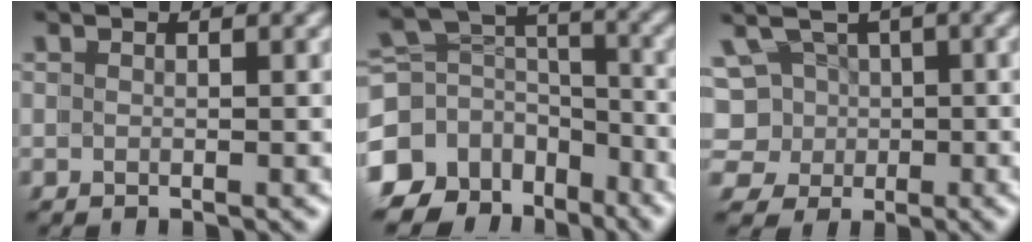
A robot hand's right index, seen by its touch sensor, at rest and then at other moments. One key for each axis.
{"total": 12.9, "fx": -5.5, "fy": 9.7, "fz": 6.4, "tx": -0.123, "ty": -0.043, "tz": -0.080}
{"total": 7.9, "fx": -0.3, "fy": 7.5, "fz": 2.3, "tx": -0.066, "ty": -0.034, "tz": -0.010}